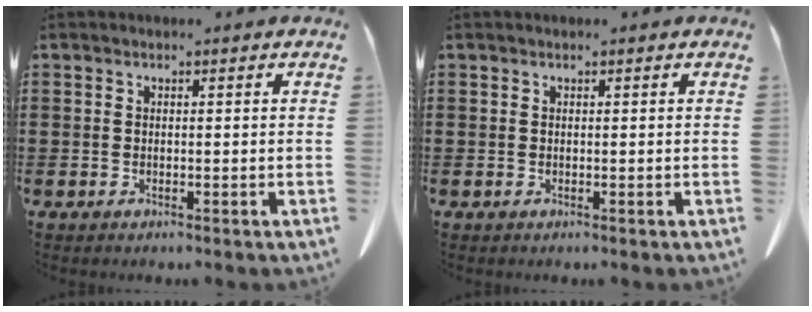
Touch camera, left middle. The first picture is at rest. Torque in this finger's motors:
{"motor_torque": [0.00, 0.03, 0.00, 0.00]}